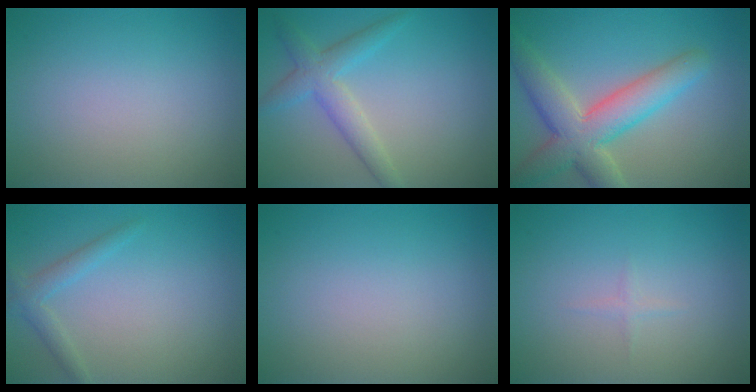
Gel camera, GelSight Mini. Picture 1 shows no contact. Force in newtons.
{"total": 3.3, "press": 3.3, "slide": 0.2}
{"total": 7.0, "press": 7.0, "slide": 0.4}
{"total": 1.7, "press": 1.7, "slide": 0.1}
{"total": 0.0}
{"total": 0.6, "press": 0.6, "slide": 0.0}